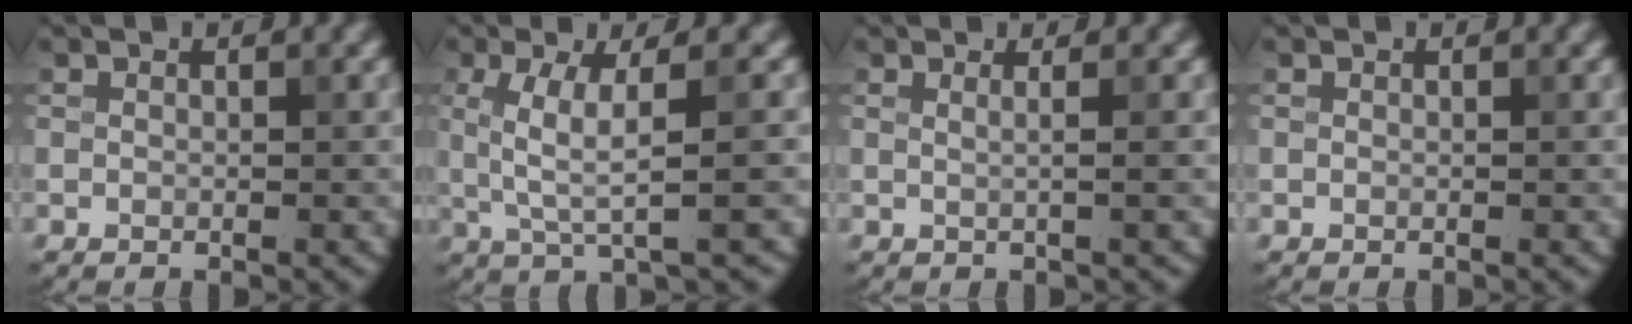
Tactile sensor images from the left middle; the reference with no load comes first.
{"total": 4.5, "force": [0.4, 0.9, 4.4], "torque": [-0.094, 0.002, 0.008]}
{"total": 1.9, "force": [0.6, 0.9, 1.6], "torque": [-0.013, -0.001, -0.015]}
{"total": 0.0}